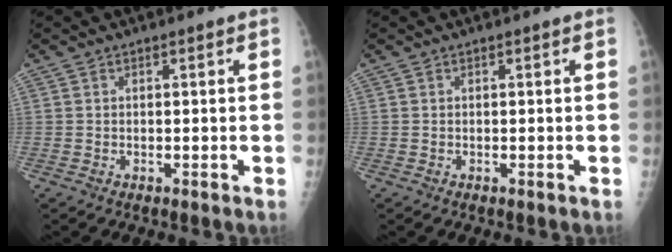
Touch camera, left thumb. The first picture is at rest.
{"total": 0.0}